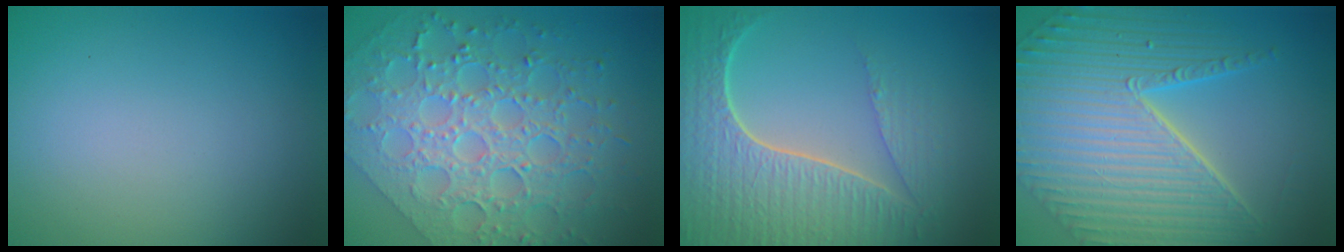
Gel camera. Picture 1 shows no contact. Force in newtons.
{"total": 8.3, "press": 6.2, "slide": 5.5}
{"total": 7.7, "press": 5.7, "slide": 5.2}
{"total": 10.5, "press": 7.2, "slide": 7.6}